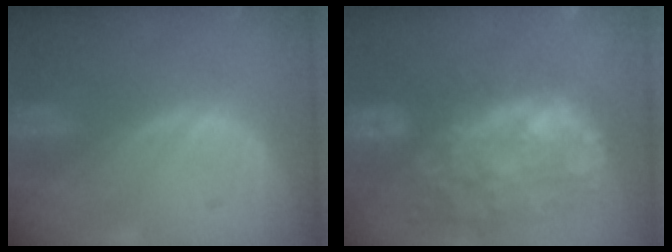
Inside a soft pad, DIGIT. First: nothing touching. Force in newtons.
{"total": 13.5, "press": 11.6, "slide": 6.8}